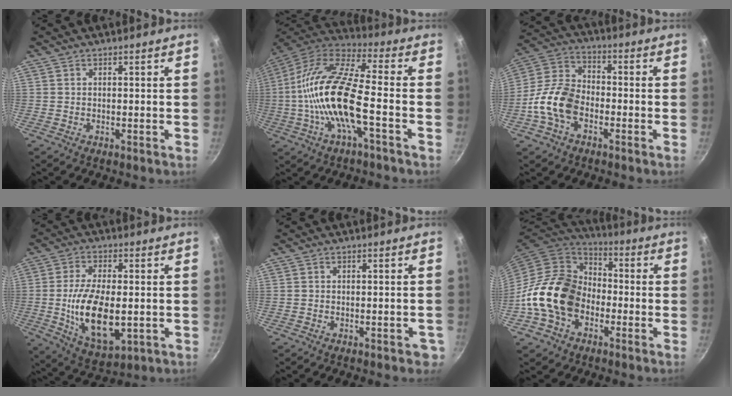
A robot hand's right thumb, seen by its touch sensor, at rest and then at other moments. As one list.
[{"total": 18.8, "force": [-3.8, 6.0, 17.4], "torque": [-0.337, 0.038, -0.091]}, {"total": 11.7, "force": [-4.1, 7.7, 7.8], "torque": [-0.131, 0.039, -0.097]}, {"total": 13.4, "force": [-1.5, 6.6, 11.6], "torque": [-0.207, -0.008, -0.019]}, {"total": 3.1, "force": [-1.4, 1.6, 2.3], "torque": [-0.015, 0.012, -0.011]}, {"total": 17.1, "force": [-4.4, 13.1, 10.1], "torque": [-0.146, 0.046, -0.096]}]